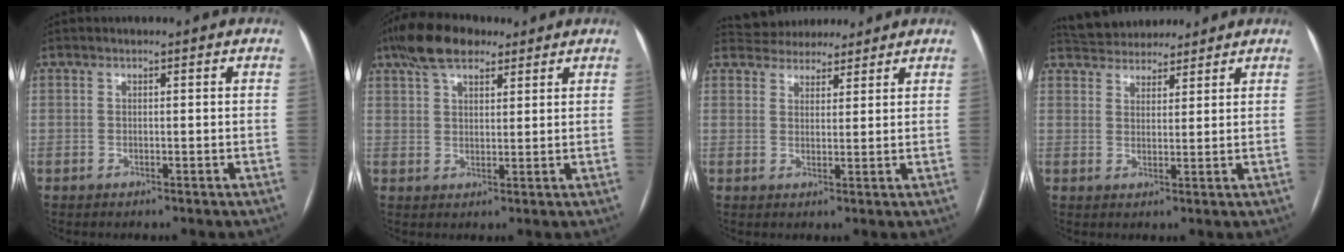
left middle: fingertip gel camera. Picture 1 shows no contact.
{"total": 8.5, "force": [6.0, 3.6, 4.9], "torque": [-0.096, 0.029, 0.106]}
{"total": 7.6, "force": [6.9, 2.9, 1.3], "torque": [-0.015, 0.025, 0.103]}
{"total": 9.0, "force": [8.2, 3.0, 2.1], "torque": [-0.035, 0.029, 0.132]}